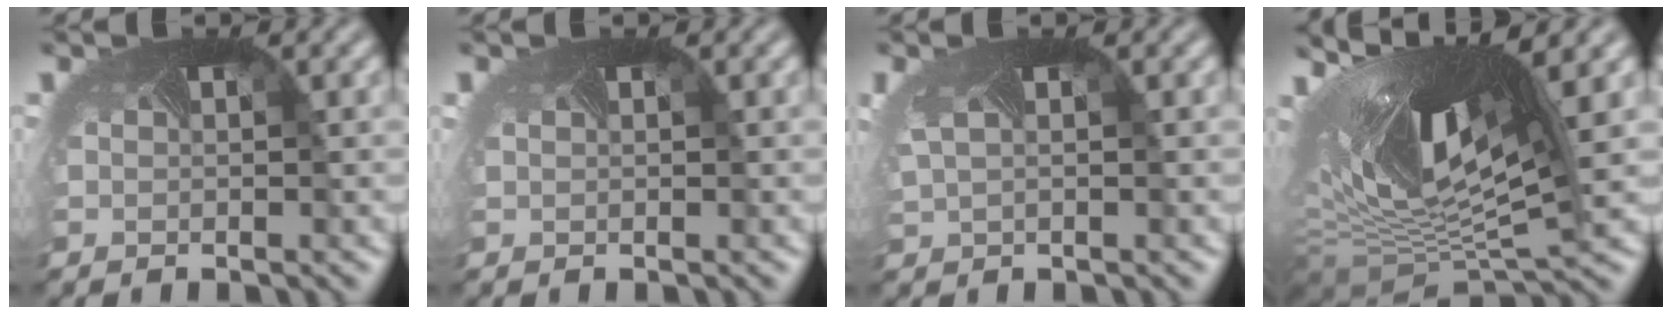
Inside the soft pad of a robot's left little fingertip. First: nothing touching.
{"total": 0.7, "force": [0.3, 0.5, 0.4], "torque": [-0.009, 0.005, 0.004]}
{"total": 2.6, "force": [0.5, 1.6, 2.0], "torque": [-0.055, -0.001, 0.027]}
{"total": 13.7, "force": [4.0, 6.4, 11.4], "torque": [-0.250, -0.011, 0.076]}